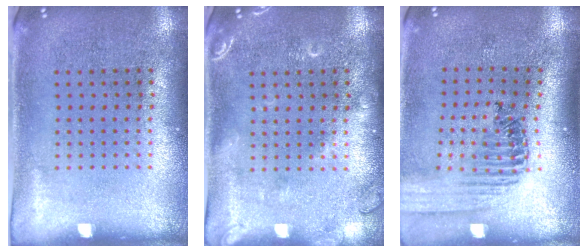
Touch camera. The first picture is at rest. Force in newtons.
{"total": 2.0, "press": 2.0, "slide": 0.3}
{"total": 1.4, "press": 1.4, "slide": 0.1}